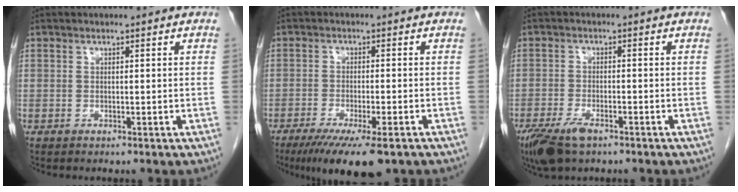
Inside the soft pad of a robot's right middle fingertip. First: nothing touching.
{"total": 10.8, "force": [-7.5, 1.9, 7.5], "torque": [-0.110, -0.021, -0.114]}
{"total": 6.6, "force": [-4.4, 2.3, 4.3], "torque": [-0.085, -0.012, -0.078]}